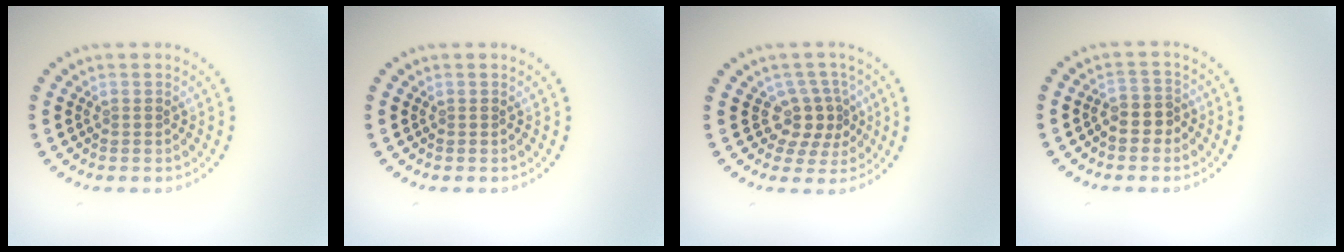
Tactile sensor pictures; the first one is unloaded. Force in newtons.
{"total": 0.0}
{"total": 3.0, "press": 2.3, "slide": 1.9}
{"total": 2.4, "press": 2.1, "slide": 1.1}